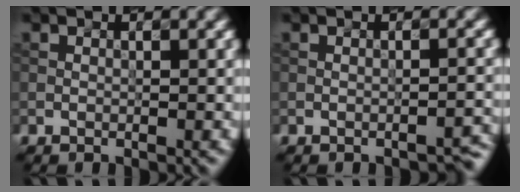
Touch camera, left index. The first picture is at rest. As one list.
[{"total": 1.9, "force": [-1.8, 0.3, 0.7], "torque": [0.001, 0.010, -0.026]}]